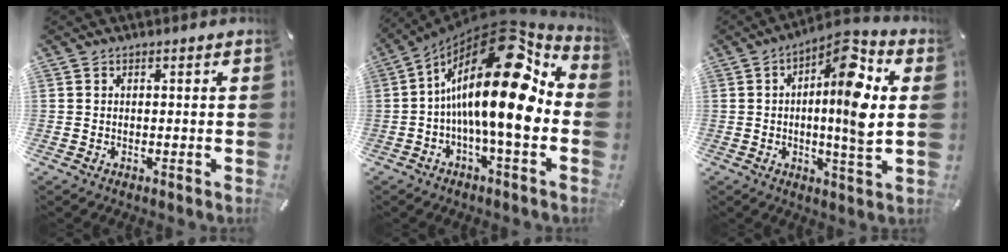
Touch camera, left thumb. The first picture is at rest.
{"total": 24.5, "force": [2.5, 8.5, 22.9], "torque": [-0.390, -0.048, 0.035]}
{"total": 13.8, "force": [2.8, 3.5, 13.1], "torque": [-0.188, -0.016, 0.040]}